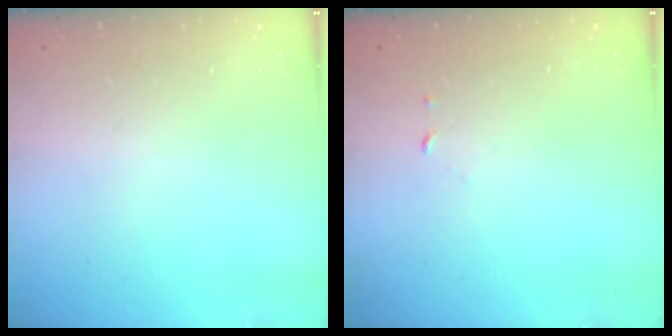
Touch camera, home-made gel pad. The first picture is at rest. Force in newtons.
{"total": 2.5, "press": 2.5, "slide": 0.2}